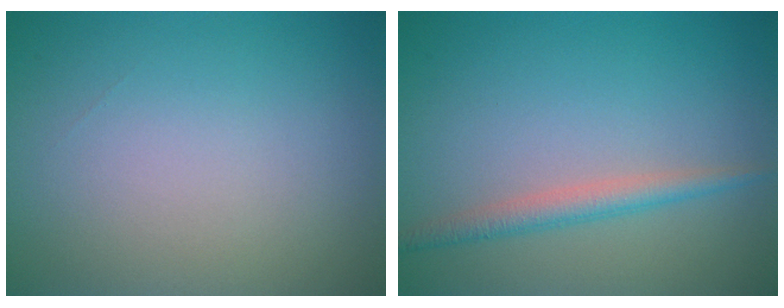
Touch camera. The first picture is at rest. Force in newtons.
{"total": 2.2, "press": 2.2, "slide": 0.0}